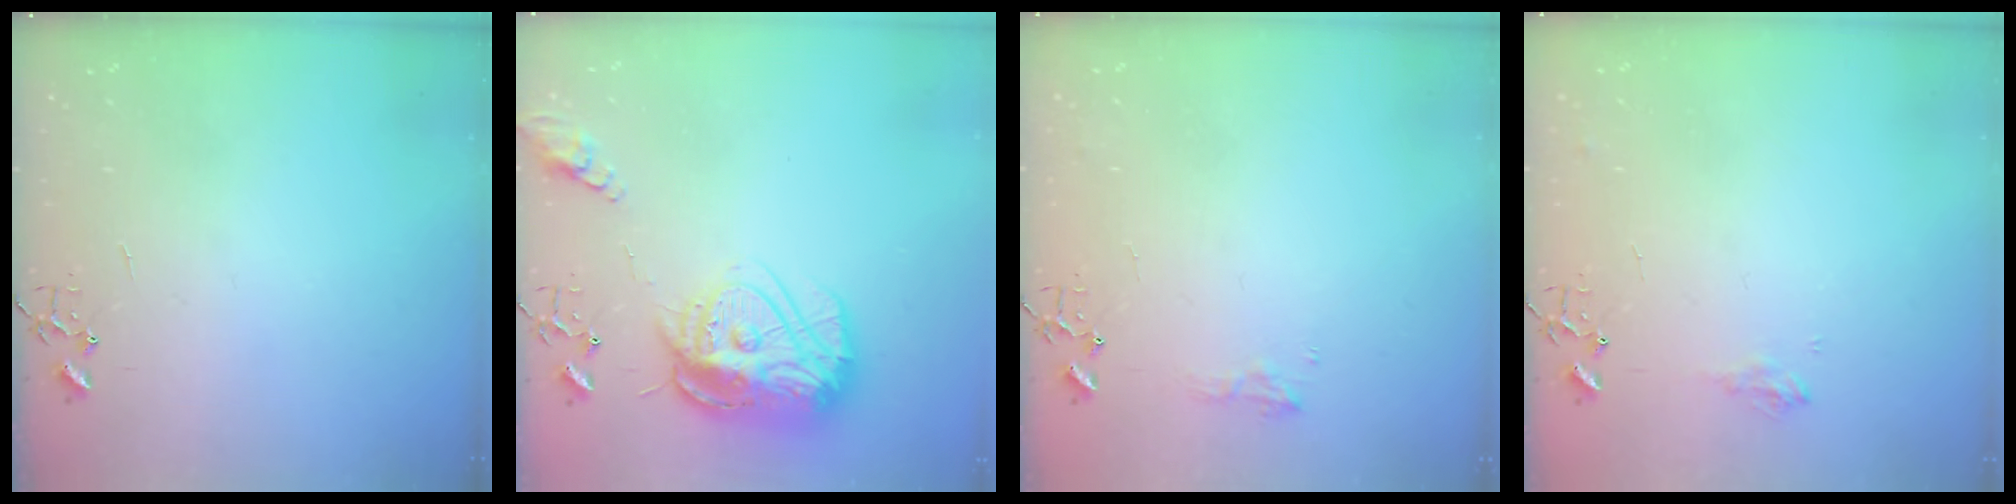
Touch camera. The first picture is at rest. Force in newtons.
{"total": 18.8, "press": 18.8, "slide": 1.8}
{"total": 7.6, "press": 7.6, "slide": 0.8}
{"total": 7.7, "press": 7.7, "slide": 0.9}